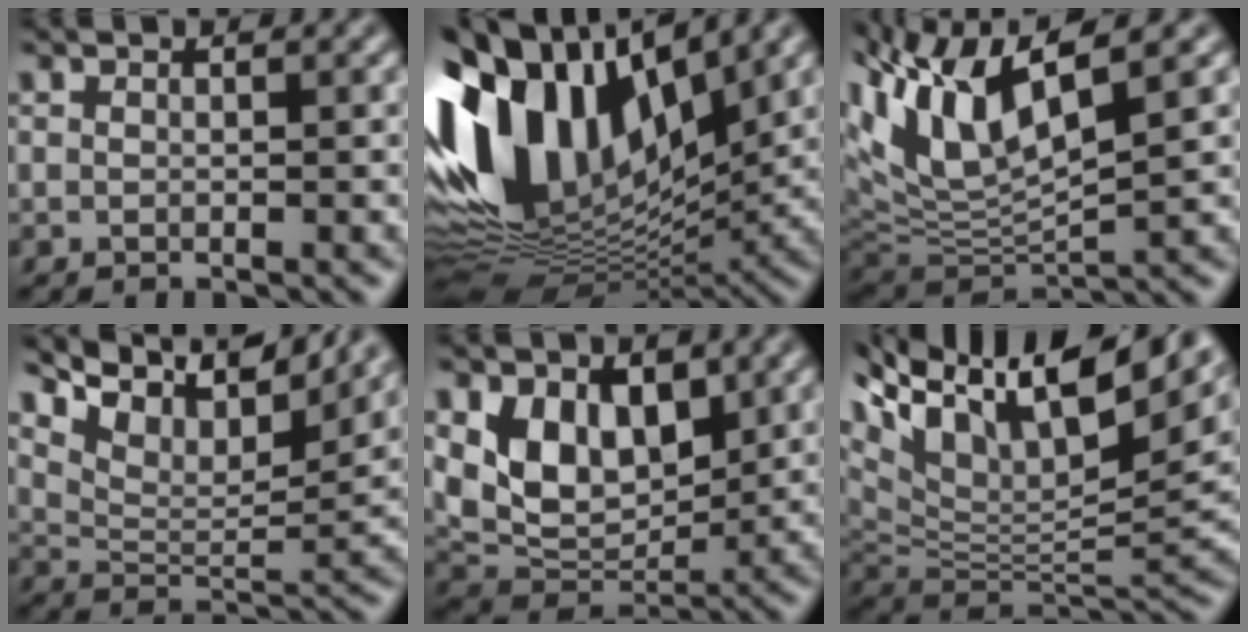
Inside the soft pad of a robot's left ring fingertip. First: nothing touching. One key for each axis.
{"total": 13.1, "fx": 2.8, "fy": 8.1, "fz": 10.0, "tx": -0.216, "ty": 0.023, "tz": 0.043}
{"total": 9.8, "fx": 3.4, "fy": 3.3, "fz": 8.6, "tx": -0.176, "ty": 0.018, "tz": 0.069}
{"total": 9.6, "fx": 6.8, "fy": 3.4, "fz": 5.8, "tx": -0.105, "ty": 0.020, "tz": 0.127}
{"total": 6.2, "fx": 1.7, "fy": 4.4, "fz": 4.1, "tx": -0.071, "ty": -0.014, "tz": 0.036}
{"total": 15.5, "fx": 8.1, "fy": 7.3, "fz": 11.1, "tx": -0.219, "ty": 0.044, "tz": 0.154}